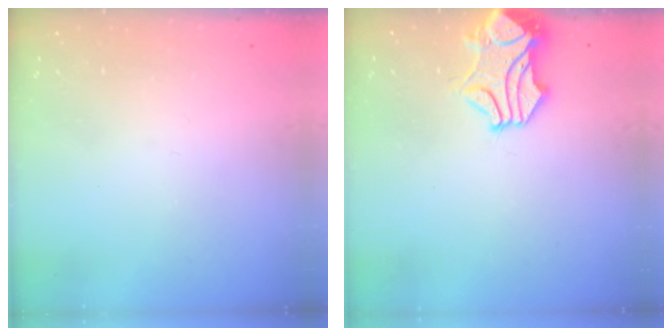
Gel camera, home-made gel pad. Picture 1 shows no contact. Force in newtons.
{"total": 1.5, "press": 1.0, "slide": 1.2}